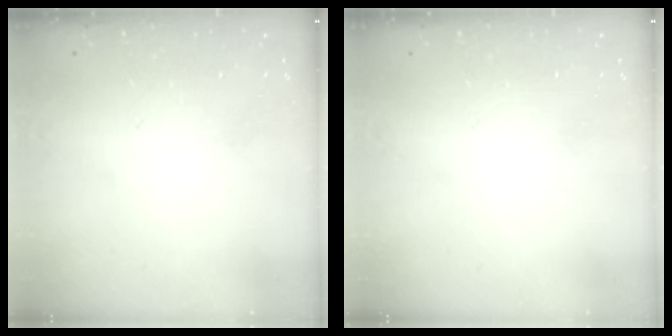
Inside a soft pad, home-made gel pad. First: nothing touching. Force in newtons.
{"total": 0.0}